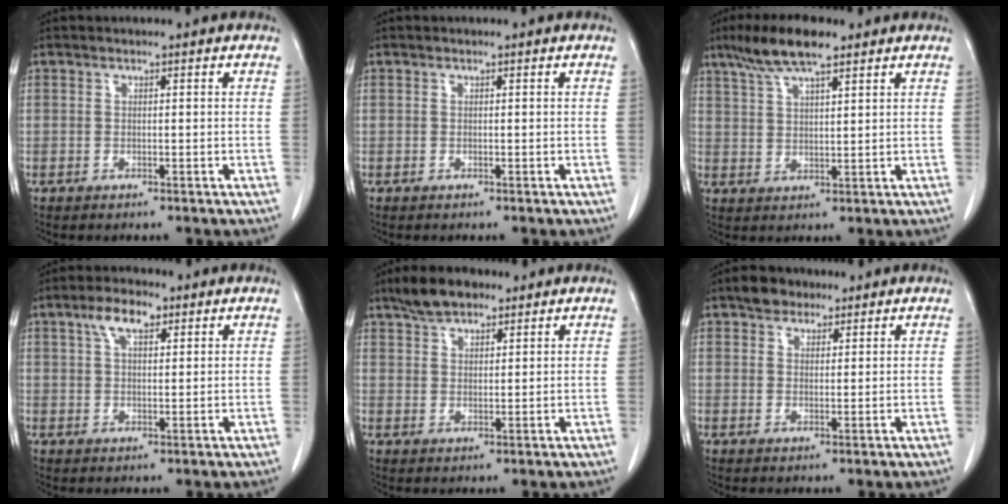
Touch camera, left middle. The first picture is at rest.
{"total": 0.0}
{"total": 8.4, "force": [6.1, 1.6, 5.6], "torque": [-0.114, 0.015, 0.111]}
{"total": 5.0, "force": [2.7, 2.1, 3.7], "torque": [-0.077, 0.014, 0.051]}
{"total": 5.7, "force": [4.4, 2.3, 2.8], "torque": [-0.059, 0.012, 0.082]}
{"total": 3.8, "force": [2.7, 2.3, 1.2], "torque": [-0.024, 0.010, 0.048]}